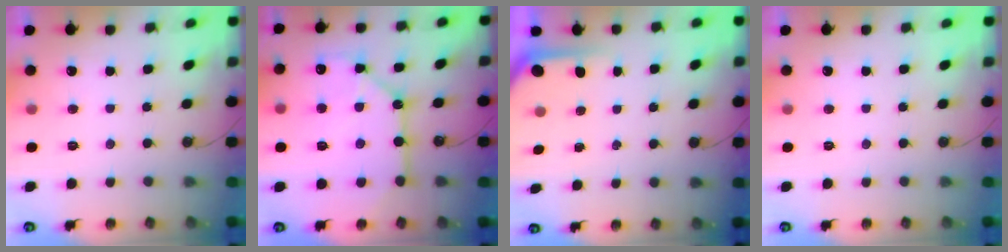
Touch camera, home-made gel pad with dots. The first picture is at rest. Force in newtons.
{"total": 12.8, "press": 12.7, "slide": 1.5}
{"total": 4.0, "press": 4.0, "slide": 0.4}
{"total": 0.0}